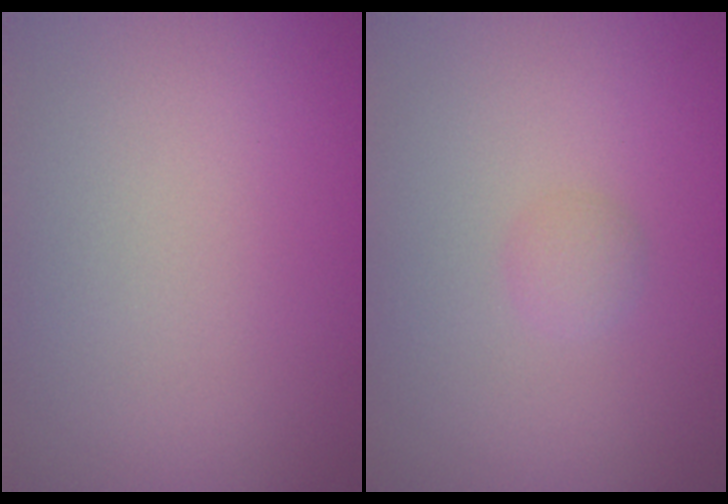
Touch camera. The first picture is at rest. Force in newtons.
{"total": 1.0, "press": 1.0, "slide": 0.0}